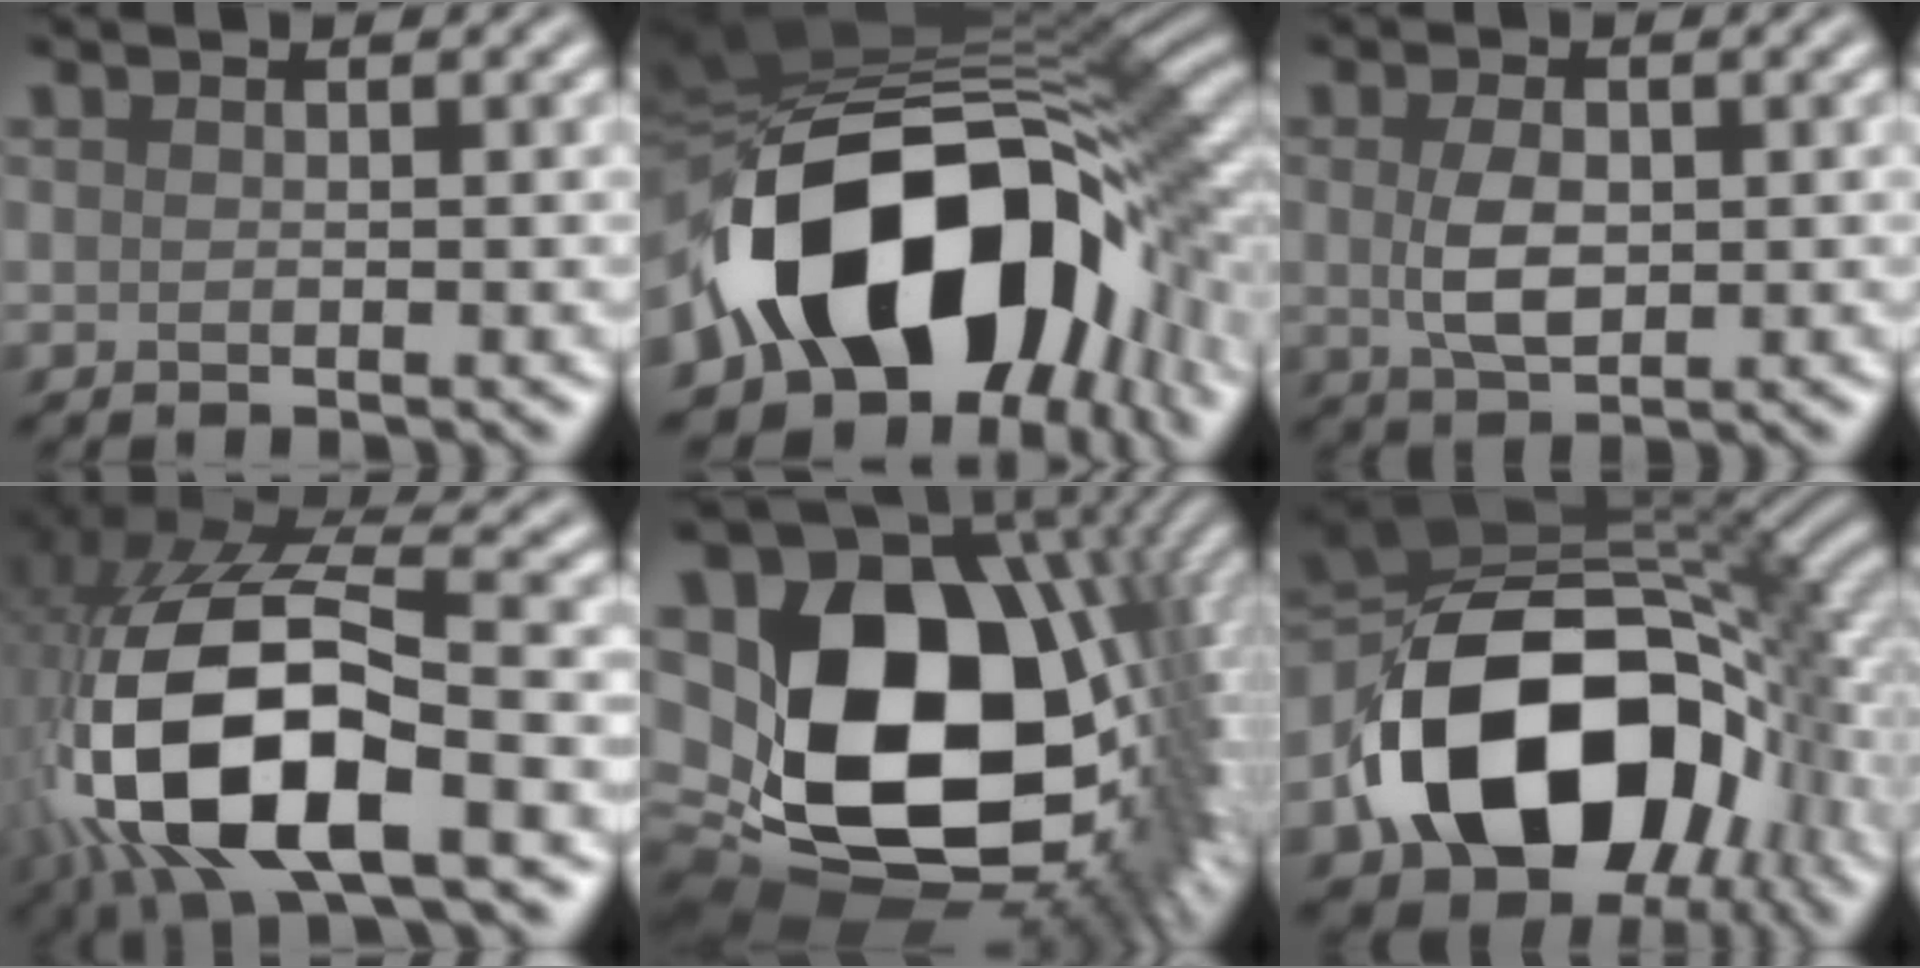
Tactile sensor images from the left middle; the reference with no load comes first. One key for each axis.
{"total": 16.2, "fx": -4.4, "fy": 10.4, "fz": 11.7, "tx": -0.183, "ty": -0.027, "tz": -0.064}
{"total": 3.4, "fx": 0.2, "fy": 2.0, "fz": 2.8, "tx": -0.062, "ty": 0.001, "tz": 0.007}
{"total": 15.1, "fx": -3.8, "fy": 7.2, "fz": 12.7, "tx": -0.263, "ty": -0.014, "tz": -0.060}
{"total": 20.8, "fx": 2.7, "fy": 13.9, "fz": 15.2, "tx": -0.289, "ty": -0.045, "tz": 0.097}
{"total": 17.4, "fx": -4.4, "fy": 11.6, "fz": 12.2, "tx": -0.220, "ty": -0.010, "tz": -0.080}